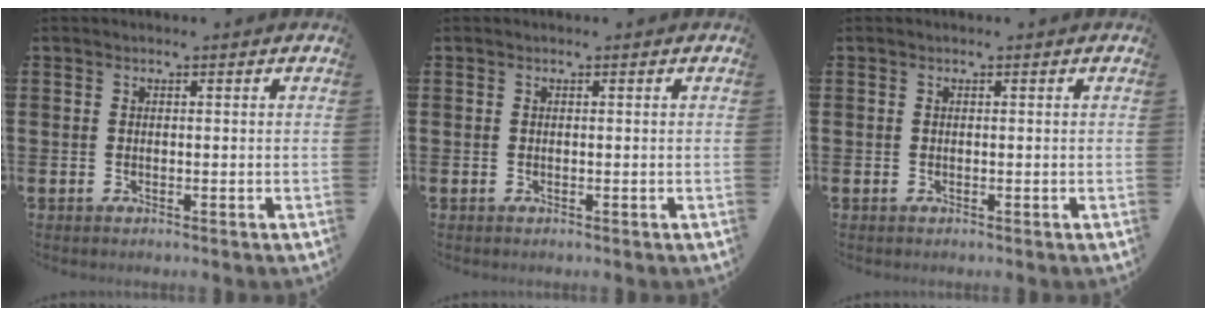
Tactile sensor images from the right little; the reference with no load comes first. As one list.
[{"total": 0.0}, {"total": 0.0}]